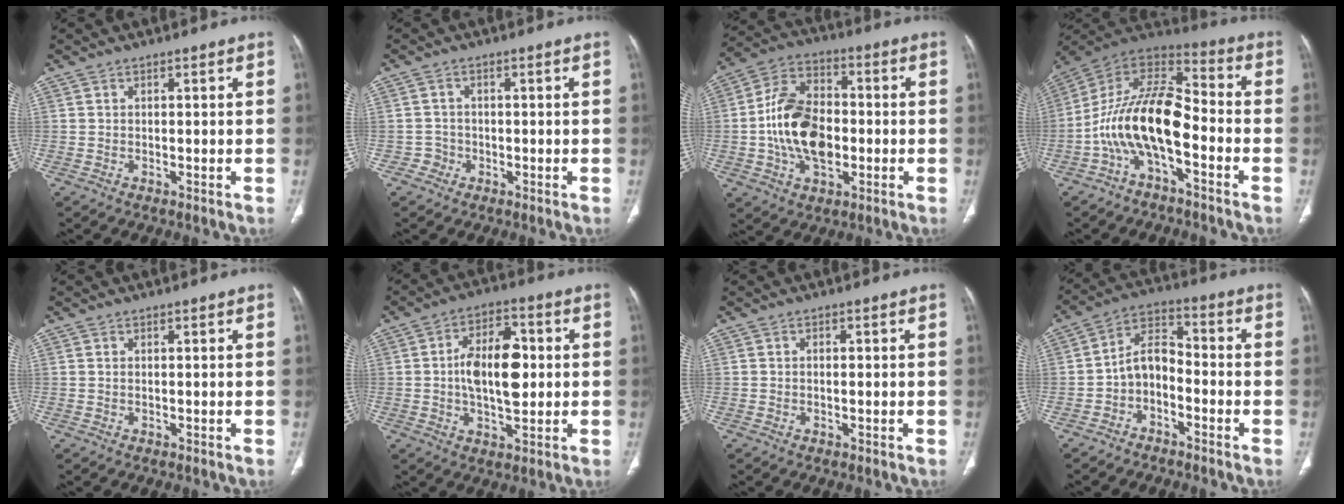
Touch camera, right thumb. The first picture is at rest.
{"total": 2.2, "force": [-1.0, 1.9, -0.2], "torque": [0.013, 0.009, -0.024]}
{"total": 15.7, "force": [-2.0, 10.0, 12.0], "torque": [-0.204, 0.027, -0.036]}
{"total": 16.4, "force": [-5.1, 7.3, 13.7], "torque": [-0.251, 0.074, -0.100]}
{"total": 0.0}
{"total": 11.9, "force": [0.4, 6.1, 10.2], "torque": [-0.151, 0.009, 0.006]}
{"total": 0.8, "force": [0.0, 0.4, 0.7], "torque": [-0.012, 0.002, 0.001]}
{"total": 7.4, "force": [-2.9, 4.9, 4.8], "torque": [-0.076, 0.046, -0.065]}